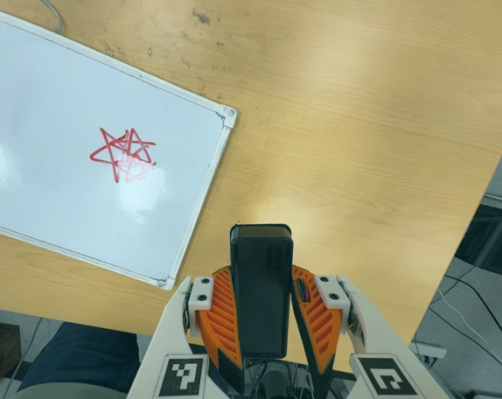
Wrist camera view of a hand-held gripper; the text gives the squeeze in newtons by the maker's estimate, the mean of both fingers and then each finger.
{"total": 10.0, "left": 8.2, "right": 11.8}